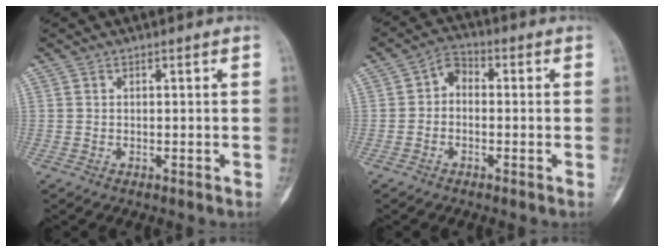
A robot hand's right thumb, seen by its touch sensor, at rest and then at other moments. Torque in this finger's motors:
{"motor_torque": [0.07, 0.00, 0.23, -0.21, -0.02]}